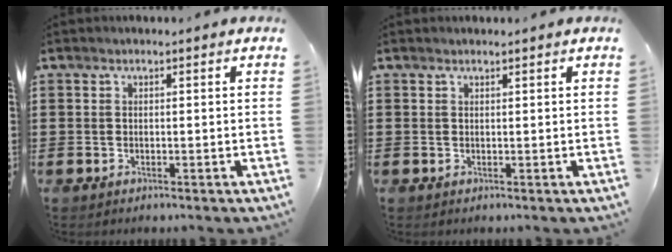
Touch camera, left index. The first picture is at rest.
{"total": 0.5, "force": [0.5, 0.2, 0.0], "torque": [-0.002, 0.000, 0.011]}